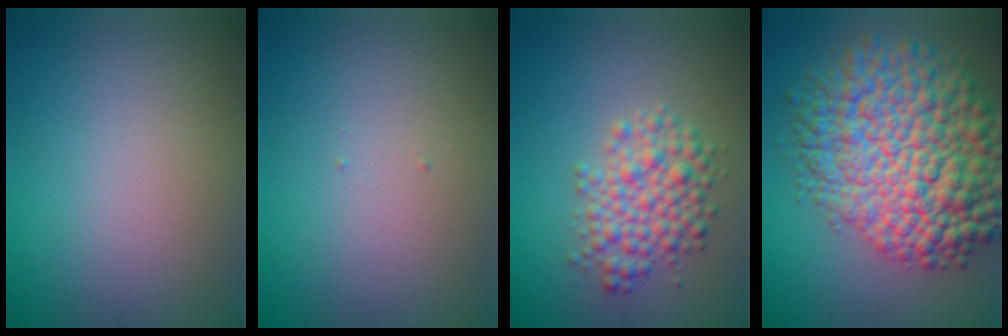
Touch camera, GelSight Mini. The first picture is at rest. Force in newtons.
{"total": 0.0}
{"total": 4.4, "press": 4.3, "slide": 0.2}
{"total": 12.9, "press": 12.9, "slide": 0.4}